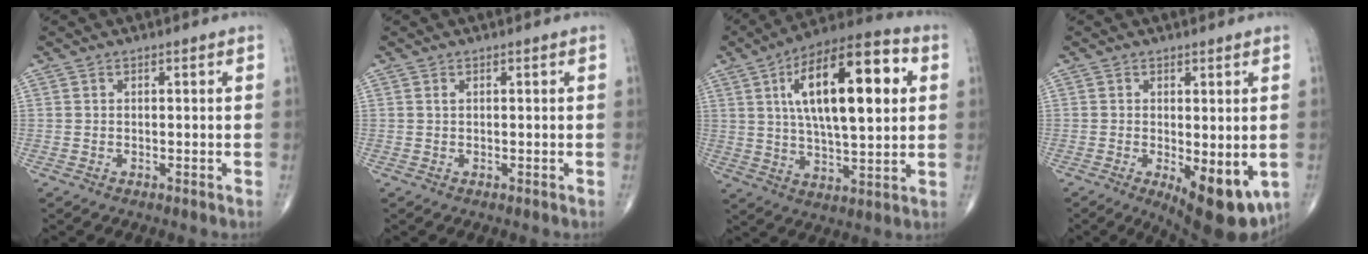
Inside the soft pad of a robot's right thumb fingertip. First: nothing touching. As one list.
[{"total": 0.0}, {"total": 22.4, "force": [5.5, 8.6, 19.9], "torque": [-0.307, 0.004, 0.082]}, {"total": 11.0, "force": [-2.8, 4.3, 9.7], "torque": [-0.120, -0.023, -0.026]}]